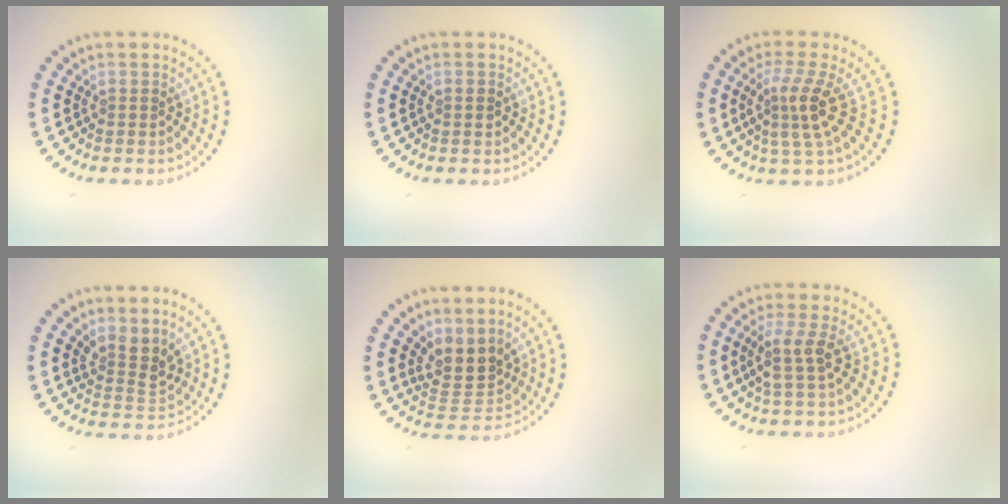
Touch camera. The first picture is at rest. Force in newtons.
{"total": 0.8, "press": 0.8, "slide": 0.0}
{"total": 3.3, "press": 2.4, "slide": 2.2}
{"total": 2.7, "press": 2.0, "slide": 1.8}
{"total": 3.2, "press": 2.4, "slide": 2.1}
{"total": 2.6, "press": 2.0, "slide": 1.6}